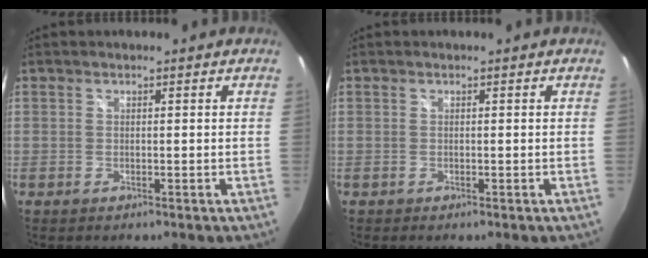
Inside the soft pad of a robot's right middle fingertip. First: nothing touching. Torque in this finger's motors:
{"motor_torque": [-0.06, 0.05, 0.00, 0.00]}